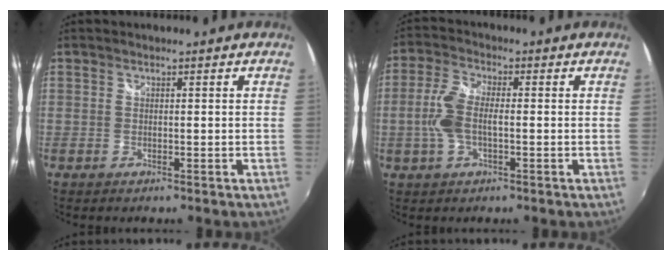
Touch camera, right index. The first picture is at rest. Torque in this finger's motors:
{"motor_torque": [0.89, -0.17, 0.46, 0.14]}